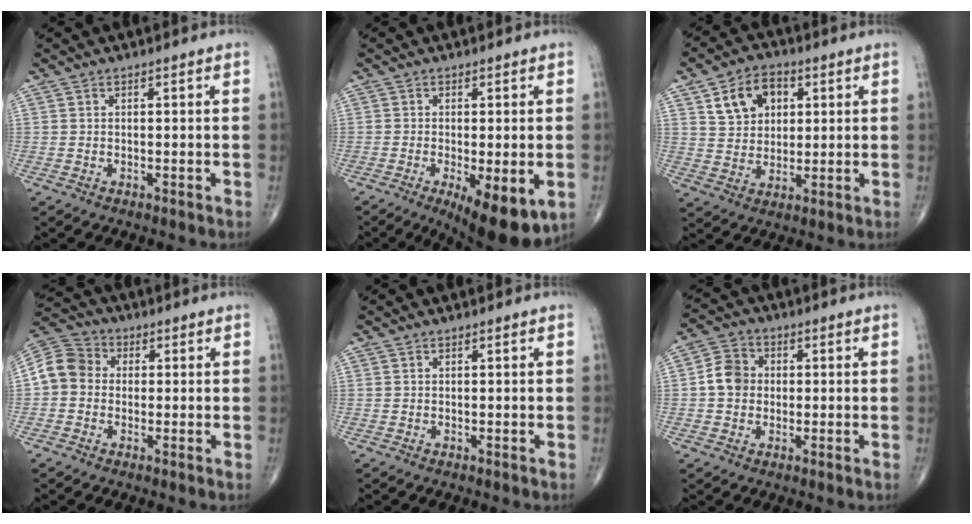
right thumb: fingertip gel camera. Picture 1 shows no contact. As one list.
[{"total": 11.7, "force": [-4.1, 4.0, 10.1], "torque": [-0.149, -0.020, -0.055]}, {"total": 9.5, "force": [3.7, 7.0, 5.3], "torque": [-0.060, -0.005, 0.066]}, {"total": 8.1, "force": [-0.2, 7.1, 3.9], "torque": [-0.061, 0.028, -0.019]}, {"total": 0.0}, {"total": 6.0, "force": [-0.1, 5.2, 3.1], "torque": [-0.044, 0.015, -0.011]}]